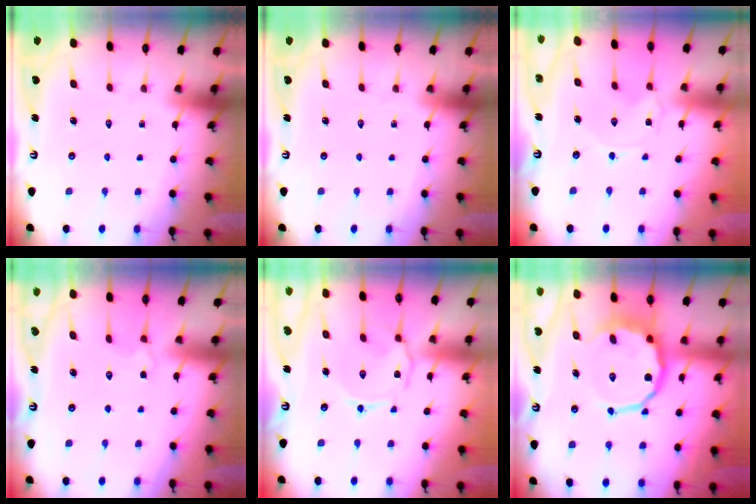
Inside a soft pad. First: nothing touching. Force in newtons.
{"total": 0.0}
{"total": 0.0}
{"total": 4.0, "press": 3.9, "slide": 1.0}
{"total": 2.8, "press": 2.8, "slide": 0.6}
{"total": 10.7, "press": 10.1, "slide": 3.5}